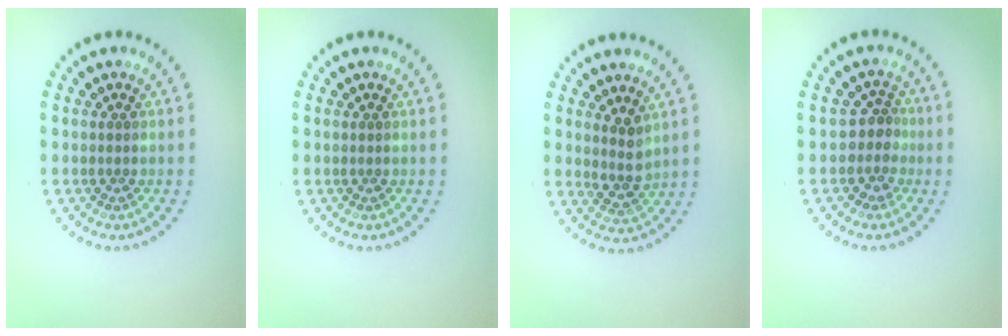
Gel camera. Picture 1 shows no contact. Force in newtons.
{"total": 0.0}
{"total": 2.4, "press": 1.8, "slide": 1.5}
{"total": 2.3, "press": 1.6, "slide": 1.7}